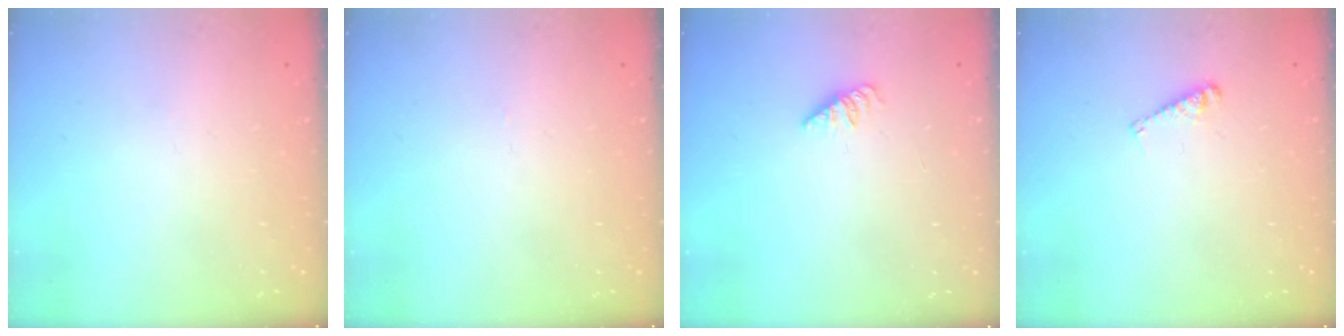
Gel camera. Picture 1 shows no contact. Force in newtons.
{"total": 0.0}
{"total": 1.1, "press": 1.1, "slide": 0.3}
{"total": 4.5, "press": 4.5, "slide": 0.2}